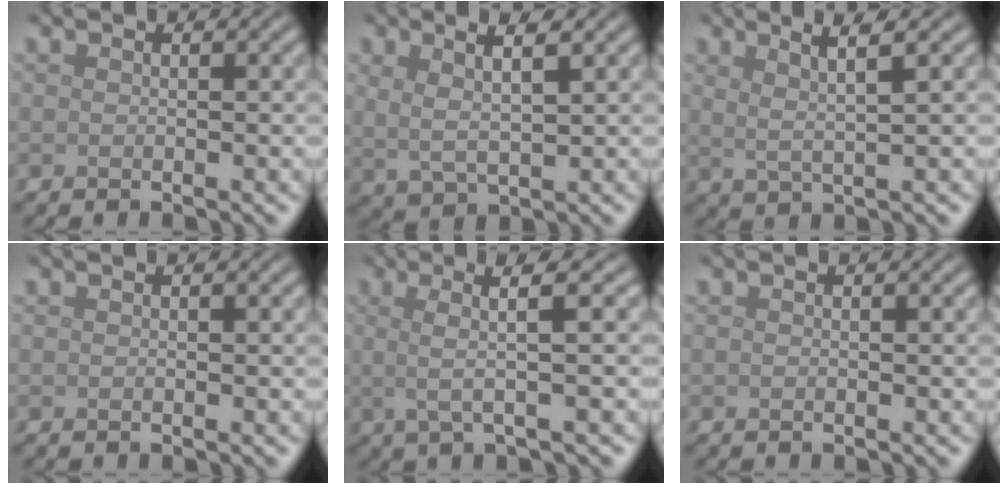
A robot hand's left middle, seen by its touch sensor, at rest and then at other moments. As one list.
[{"total": 3.5, "force": [1.7, 1.0, 2.9], "torque": [-0.061, -0.001, 0.033]}, {"total": 3.4, "force": [1.8, 0.5, 2.8], "torque": [-0.050, 0.003, 0.034]}, {"total": 0.0}, {"total": 4.3, "force": [0.8, 0.6, 4.2], "torque": [-0.074, 0.012, 0.012]}, {"total": 0.0}]